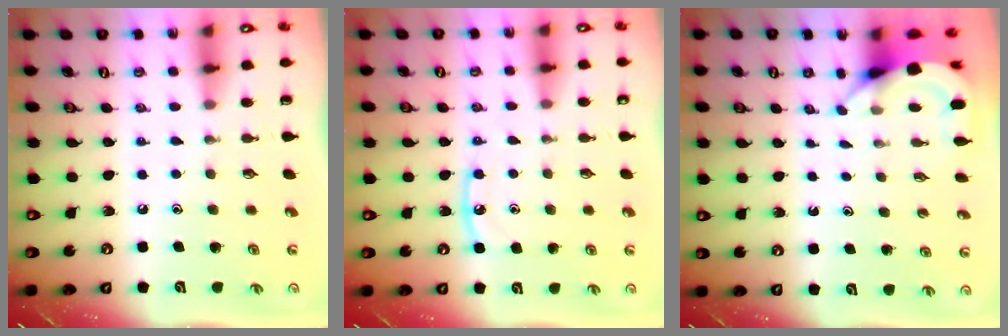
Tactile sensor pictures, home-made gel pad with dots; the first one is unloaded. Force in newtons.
{"total": 7.2, "press": 7.2, "slide": 0.7}
{"total": 3.7, "press": 3.7, "slide": 0.2}